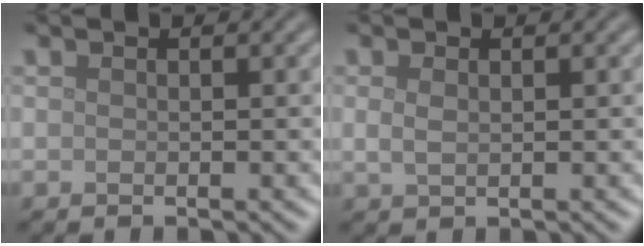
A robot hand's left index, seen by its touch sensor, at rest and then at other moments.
{"total": 1.2, "force": [0.3, 0.7, 0.9], "torque": [-0.024, -0.002, 0.008]}